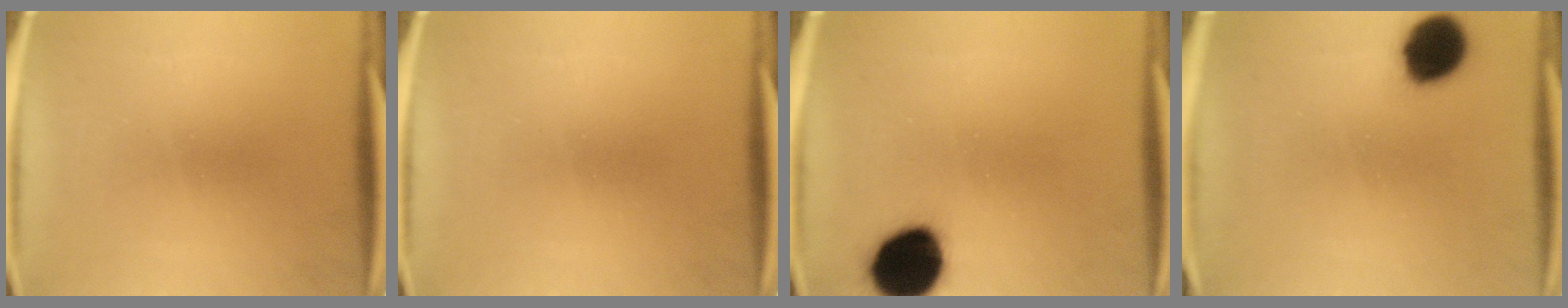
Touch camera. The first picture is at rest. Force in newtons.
{"total": 0.0}
{"total": 15.1}
{"total": 11.0}